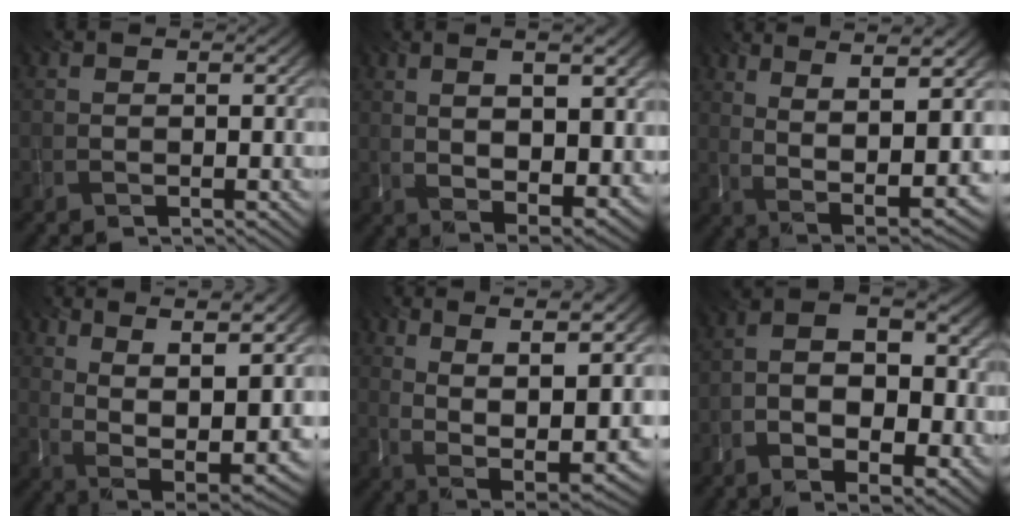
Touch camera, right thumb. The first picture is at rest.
{"total": 12.7, "force": [3.1, 4.9, 11.3], "torque": [-0.172, 0.013, 0.053]}
{"total": 11.1, "force": [3.0, 3.4, 10.2], "torque": [-0.188, 0.006, 0.058]}
{"total": 15.2, "force": [6.4, 6.0, 12.4], "torque": [-0.219, 0.016, 0.117]}
{"total": 13.5, "force": [3.9, 5.2, 11.9], "torque": [-0.205, 0.010, 0.070]}
{"total": 10.2, "force": [-3.2, 5.5, 8.0], "torque": [-0.115, 0.008, -0.054]}